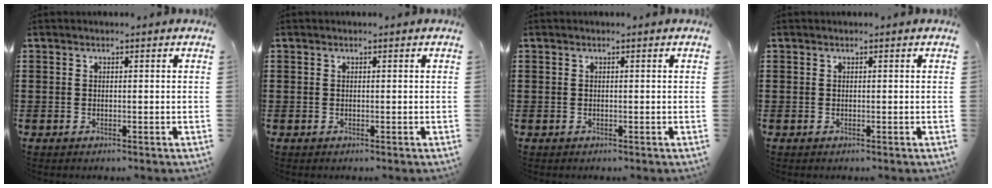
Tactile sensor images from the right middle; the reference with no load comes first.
{"total": 0.0}
{"total": 0.0}
{"total": 0.0}